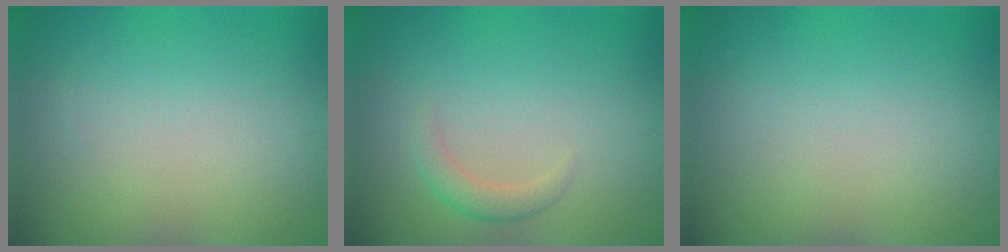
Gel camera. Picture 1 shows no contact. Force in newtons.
{"total": 1.6, "press": 1.6, "slide": 0.1}
{"total": 0.0}